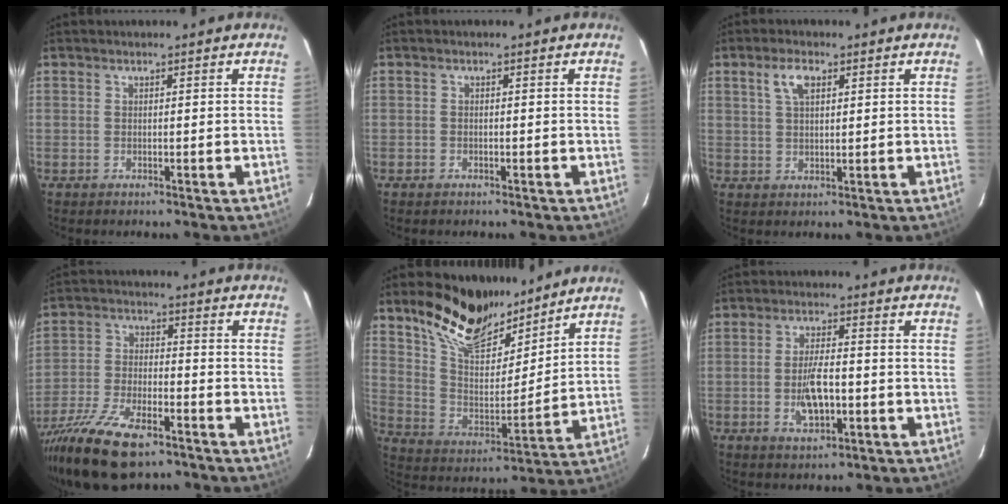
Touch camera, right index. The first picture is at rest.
{"total": 0.7, "force": [-0.5, 0.5, 0.0], "torque": [-0.002, 0.000, -0.011]}
{"total": 4.1, "force": [1.9, 1.8, 3.1], "torque": [-0.059, 0.008, 0.036]}
{"total": 16.6, "force": [-11.4, 6.3, 10.3], "torque": [-0.224, -0.041, -0.210]}
{"total": 18.1, "force": [13.8, 7.5, 8.9], "torque": [-0.181, 0.014, 0.254]}
{"total": 7.0, "force": [-1.9, 2.8, 6.1], "torque": [-0.121, -0.001, -0.029]}